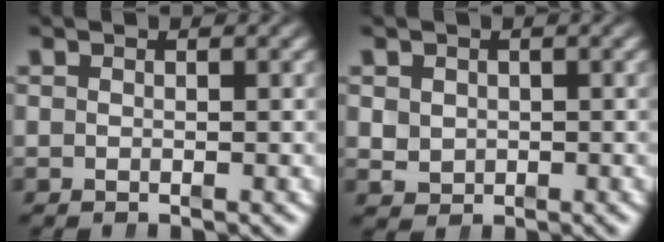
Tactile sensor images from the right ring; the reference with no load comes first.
{"total": 2.2, "force": [0.1, 2.0, 1.0], "torque": [-0.026, -0.020, 0.017]}